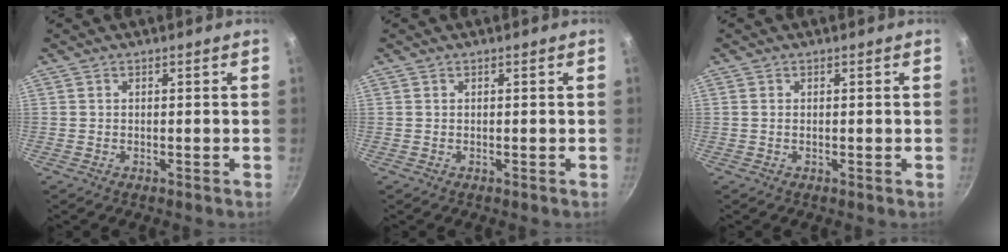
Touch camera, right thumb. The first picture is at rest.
{"total": 0.0}
{"total": 0.0}